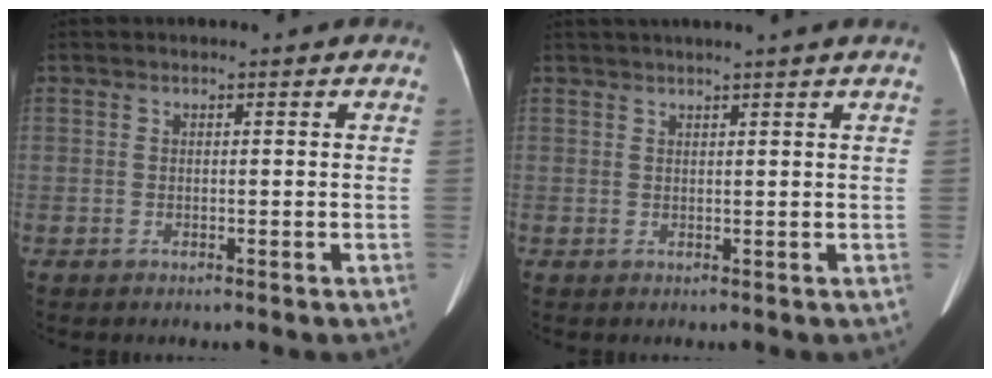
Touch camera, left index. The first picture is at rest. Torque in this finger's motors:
{"motor_torque": [-0.36, -0.60, 0.00, 0.09]}